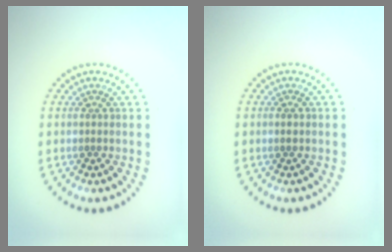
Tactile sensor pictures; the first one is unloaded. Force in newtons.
{"total": 0.9, "press": 0.9, "slide": 0.1}